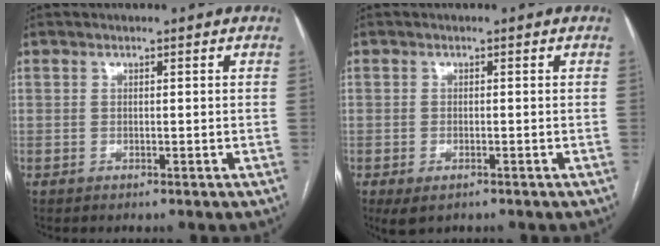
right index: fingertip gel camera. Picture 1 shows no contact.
{"total": 2.8, "force": [-1.5, 1.3, 2.0], "torque": [-0.040, -0.005, -0.016]}